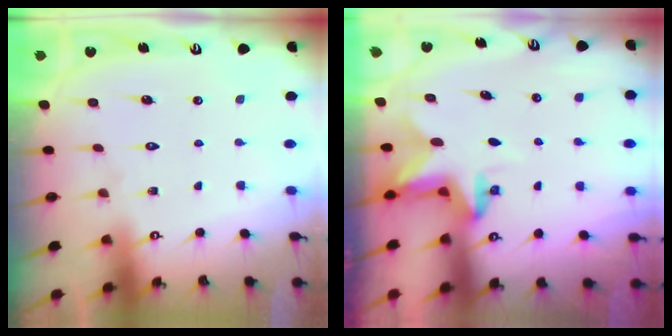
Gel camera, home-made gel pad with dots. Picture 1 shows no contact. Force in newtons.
{"total": 2.6, "press": 2.6, "slide": 0.6}